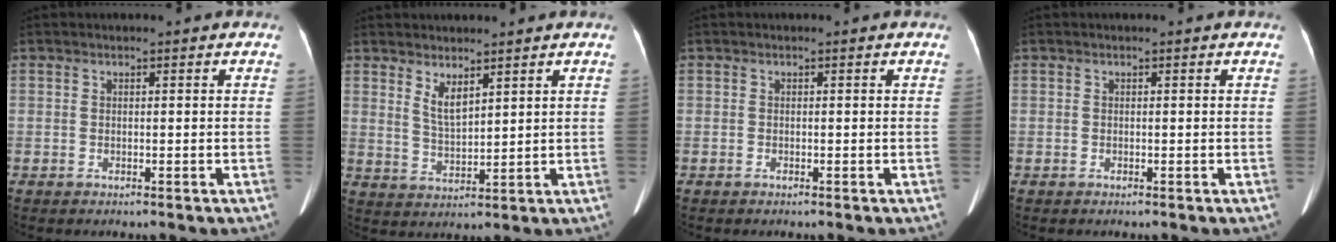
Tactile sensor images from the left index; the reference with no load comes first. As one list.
[{"total": 3.7, "force": [2.6, 0.9, 2.5], "torque": [-0.055, -0.011, 0.059]}, {"total": 0.0}, {"total": 0.0}]